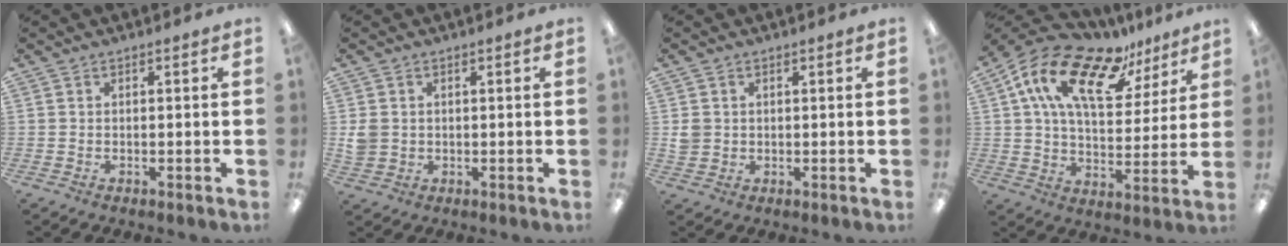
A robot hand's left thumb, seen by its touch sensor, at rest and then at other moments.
{"total": 3.5, "force": [0.5, 3.3, 1.1], "torque": [-0.016, 0.003, 0.011]}
{"total": 2.8, "force": [0.5, 2.7, 0.6], "torque": [-0.007, 0.001, 0.007]}
{"total": 19.6, "force": [11.0, 9.8, 13.0], "torque": [-0.242, -0.045, 0.192]}